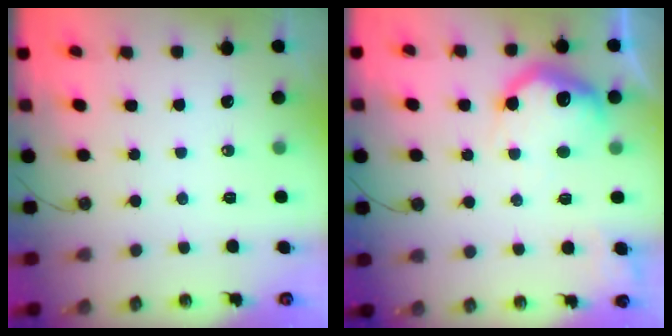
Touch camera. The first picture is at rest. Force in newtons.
{"total": 15.8, "press": 15.7, "slide": 1.2}